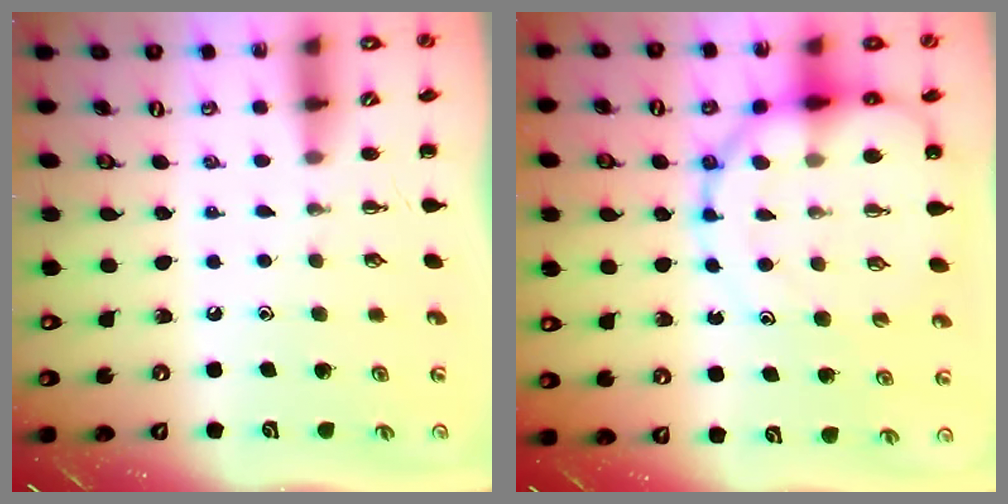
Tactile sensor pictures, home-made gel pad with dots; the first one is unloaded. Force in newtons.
{"total": 15.7, "press": 15.3, "slide": 3.5}